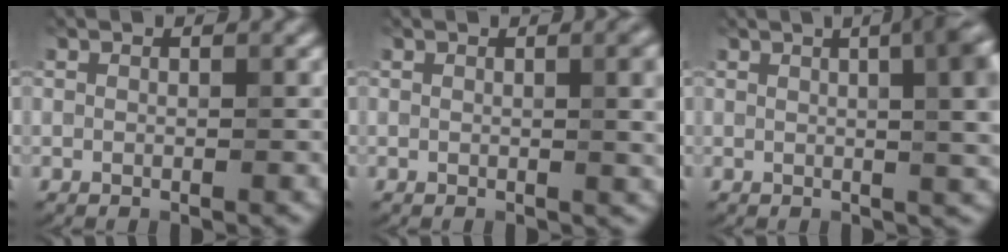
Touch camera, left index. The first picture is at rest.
{"total": 4.1, "force": [0.8, 1.4, 3.8], "torque": [-0.036, 0.010, 0.007]}
{"total": 11.5, "force": [3.2, 5.2, 9.8], "torque": [-0.069, 0.042, 0.030]}